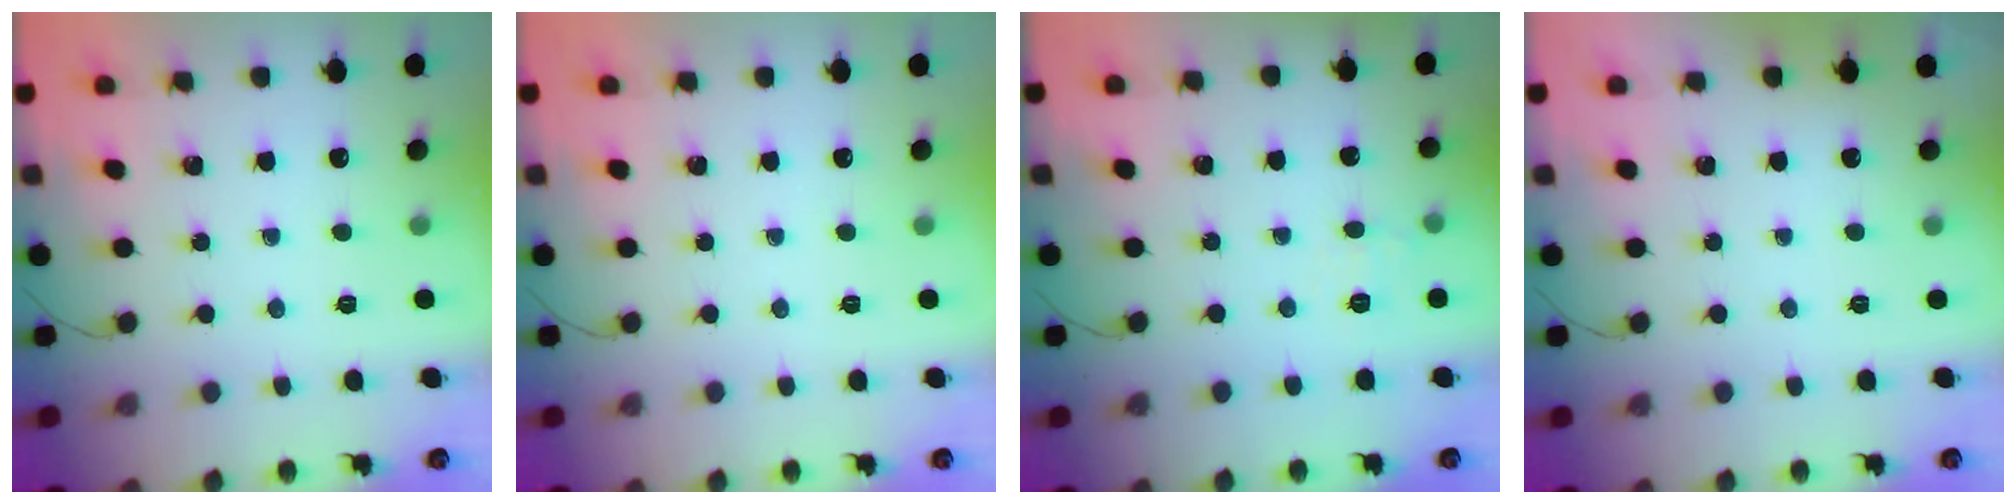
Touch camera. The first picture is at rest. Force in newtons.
{"total": 0.0}
{"total": 6.1, "press": 6.0, "slide": 1.5}
{"total": 1.9, "press": 1.9, "slide": 0.3}